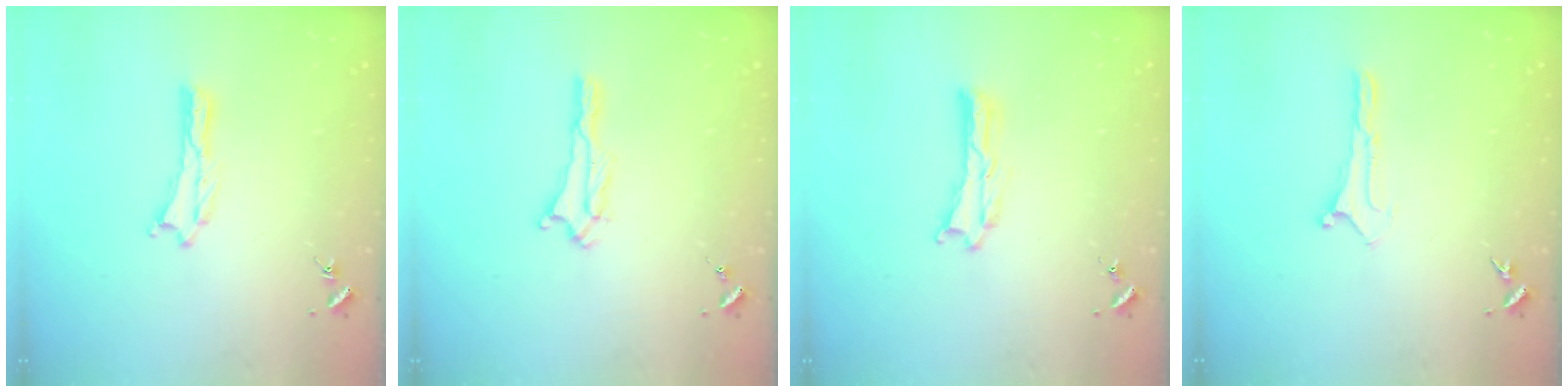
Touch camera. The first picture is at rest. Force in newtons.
{"total": 1.0, "press": 1.0, "slide": 0.1}
{"total": 0.0}
{"total": 0.0}